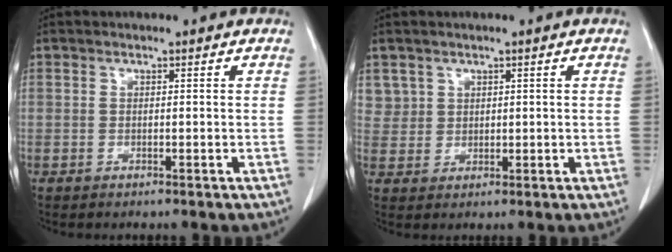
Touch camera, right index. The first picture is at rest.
{"total": 3.3, "force": [1.9, 2.7, -0.3], "torque": [0.023, 0.006, 0.037]}